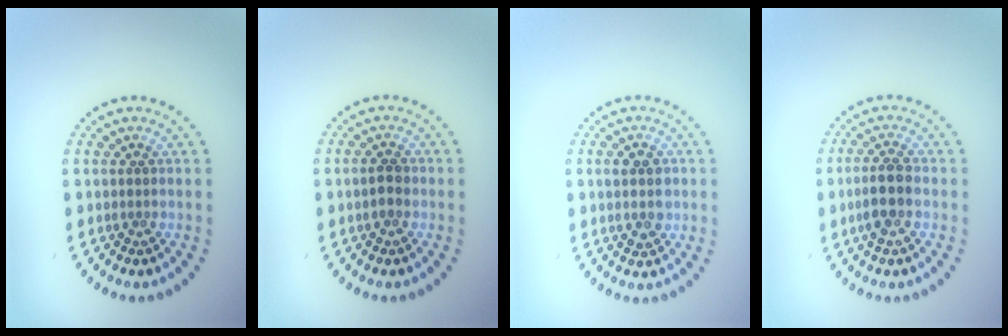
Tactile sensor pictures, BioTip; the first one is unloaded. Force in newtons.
{"total": 1.6, "press": 1.5, "slide": 0.2}
{"total": 2.9, "press": 2.9, "slide": 0.1}
{"total": 3.0, "press": 2.8, "slide": 1.1}